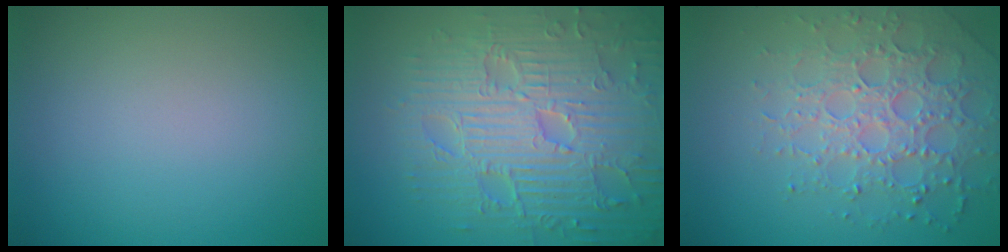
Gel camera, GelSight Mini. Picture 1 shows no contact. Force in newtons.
{"total": 9.4, "press": 6.8, "slide": 6.5}
{"total": 4.6, "press": 4.4, "slide": 1.2}